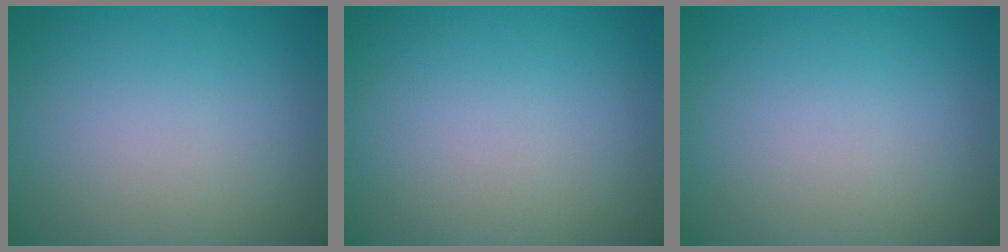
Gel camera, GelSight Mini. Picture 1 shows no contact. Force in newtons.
{"total": 0.0}
{"total": 0.0}